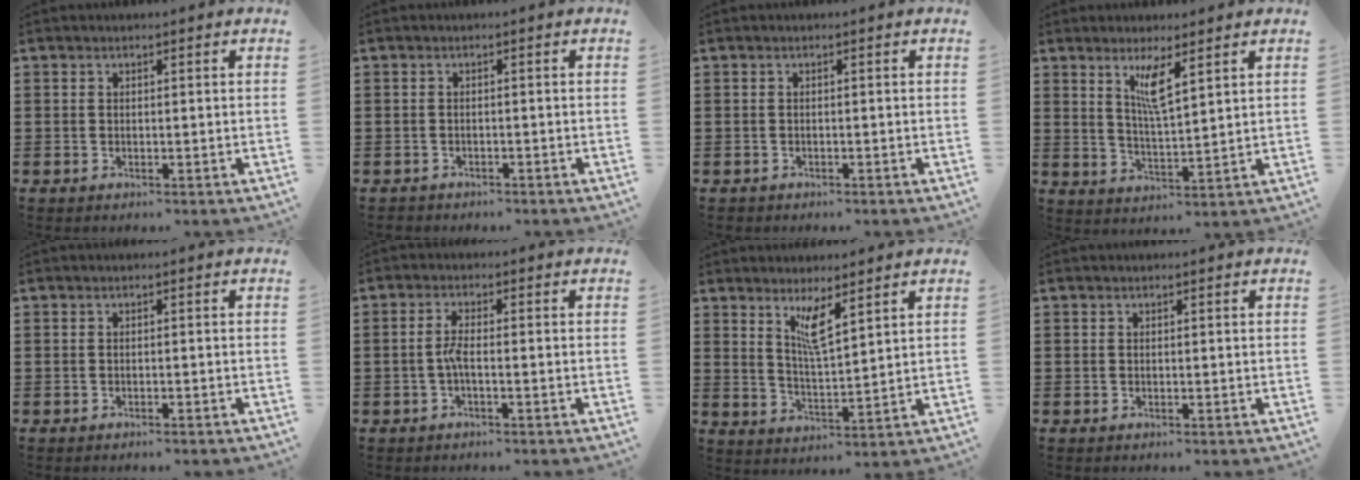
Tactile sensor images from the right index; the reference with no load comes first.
{"total": 1.1, "force": [-1.0, 0.3, -0.2], "torque": [0.000, 0.003, -0.025]}
{"total": 0.6, "force": [-0.6, 0.1, -0.1], "torque": [-0.001, 0.001, -0.014]}
{"total": 5.0, "force": [2.7, 0.7, 4.1], "torque": [-0.080, -0.001, 0.044]}
{"total": 0.6, "force": [-0.5, -0.1, 0.1], "torque": [-0.003, -0.002, -0.011]}
{"total": 2.8, "force": [-0.9, 0.4, 2.6], "torque": [-0.064, -0.004, -0.023]}
{"total": 4.8, "force": [3.0, 0.6, 3.7], "torque": [-0.074, -0.003, 0.051]}
{"total": 0.0}